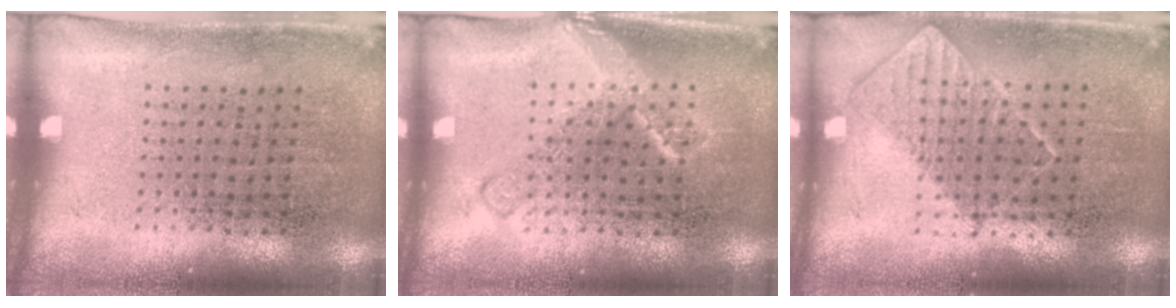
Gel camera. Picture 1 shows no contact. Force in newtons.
{"total": 2.1, "press": 2.1, "slide": 0.3}
{"total": 0.7, "press": 0.7, "slide": 0.2}